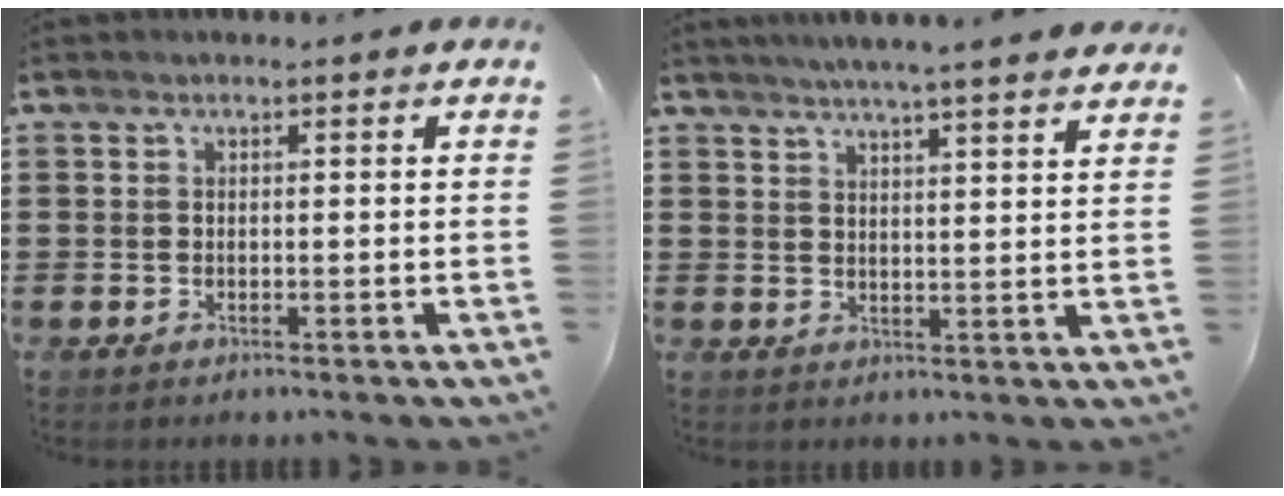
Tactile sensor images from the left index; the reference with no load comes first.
{"total": 3.7, "force": [3.6, -0.6, 0.8], "torque": [-0.029, -0.015, 0.062]}